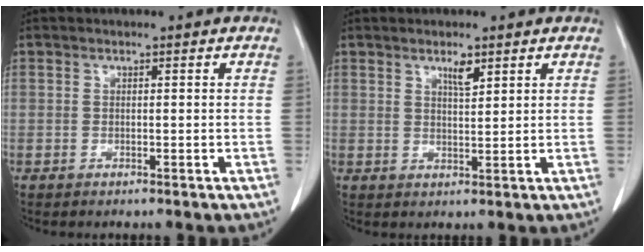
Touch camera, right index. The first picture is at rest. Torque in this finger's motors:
{"motor_torque": [-0.04, 0.24, 0.08, 0.01]}